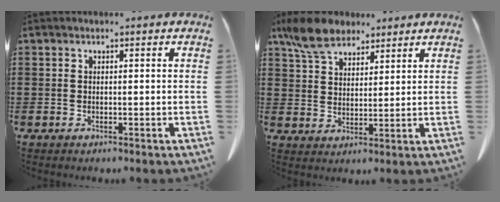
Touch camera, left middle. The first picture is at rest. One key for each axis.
{"total": 7.7, "fx": 5.8, "fy": 3.6, "fz": 3.5, "tx": -0.091, "ty": 0.001, "tz": 0.111}